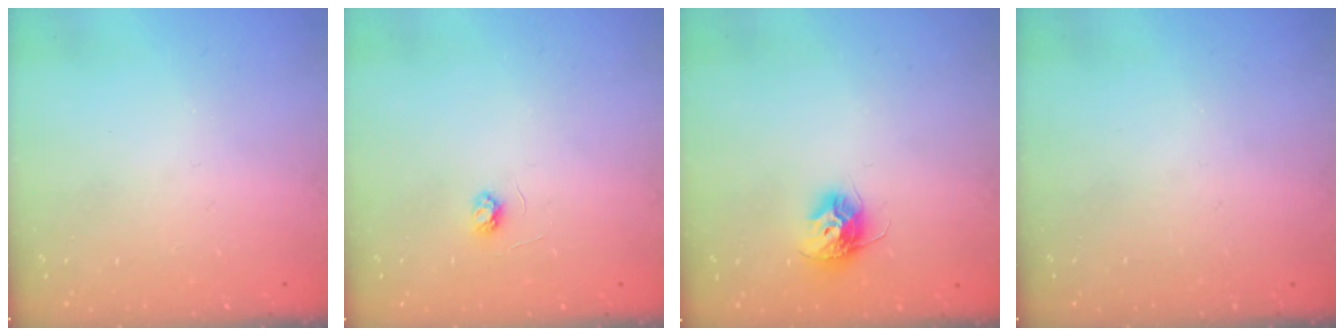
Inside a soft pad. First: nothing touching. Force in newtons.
{"total": 3.1, "press": 3.1, "slide": 0.3}
{"total": 9.8, "press": 9.8, "slide": 0.3}
{"total": 0.0}